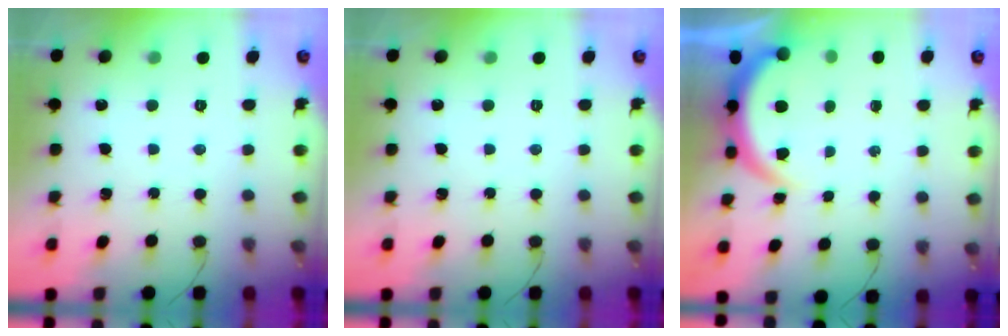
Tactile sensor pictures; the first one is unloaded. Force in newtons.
{"total": 0.0}
{"total": 3.7, "press": 3.7, "slide": 0.1}